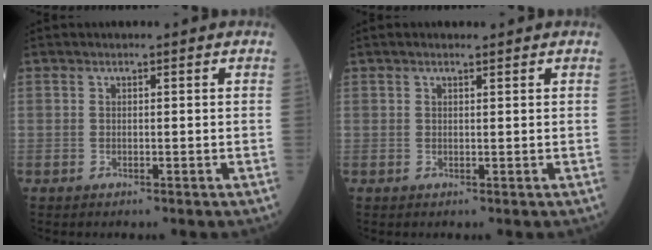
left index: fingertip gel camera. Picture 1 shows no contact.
{"total": 1.3, "force": [1.0, 0.2, 0.8], "torque": [-0.017, 0.010, 0.017]}